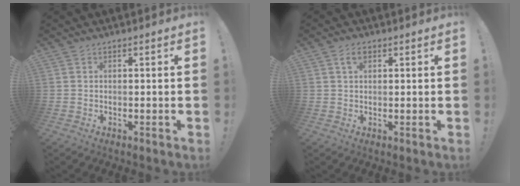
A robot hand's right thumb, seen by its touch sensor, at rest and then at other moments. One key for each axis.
{"total": 3.1, "fx": 1.5, "fy": 1.7, "fz": 2.1, "tx": -0.035, "ty": 0.000, "tz": 0.025}